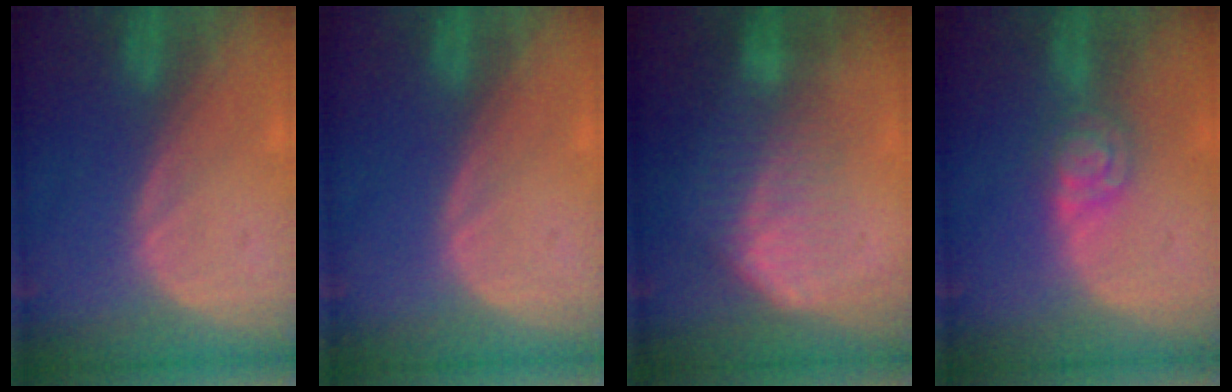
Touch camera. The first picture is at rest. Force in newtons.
{"total": 0.0}
{"total": 6.8, "press": 6.1, "slide": 3.1}
{"total": 4.8, "press": 4.1, "slide": 2.4}